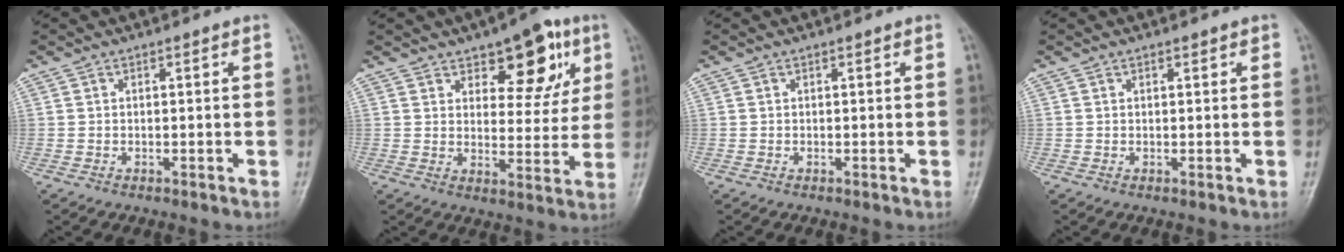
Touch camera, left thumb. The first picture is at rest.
{"total": 12.3, "force": [6.4, 6.2, 8.4], "torque": [-0.069, -0.029, 0.089]}
{"total": 0.0}
{"total": 0.9, "force": [0.6, 0.5, 0.5], "torque": [-0.002, -0.001, 0.005]}